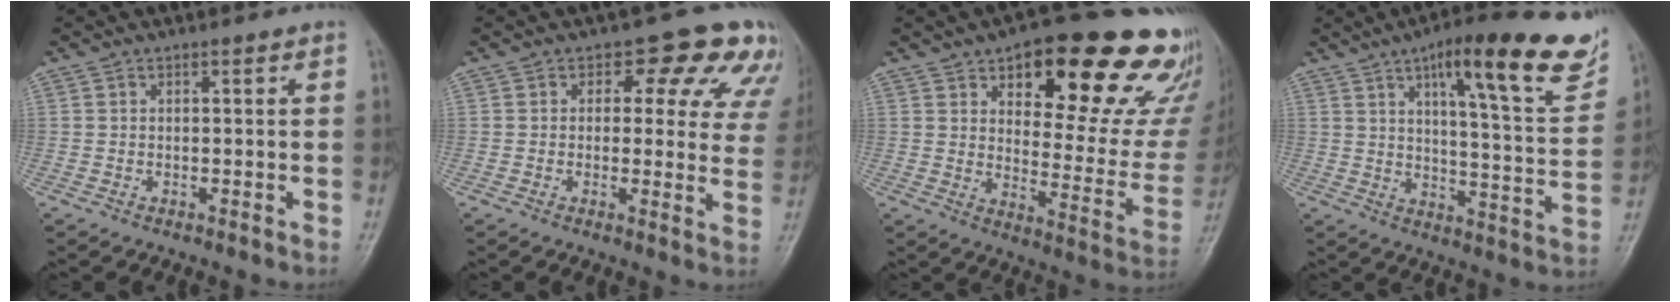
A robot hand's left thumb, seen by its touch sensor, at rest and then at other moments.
{"total": 11.3, "force": [6.2, 6.5, 6.9], "torque": [-0.025, -0.021, 0.052]}
{"total": 27.1, "force": [16.1, 10.3, 19.2], "torque": [-0.207, -0.061, 0.215]}
{"total": 21.4, "force": [12.1, 5.0, 16.9], "torque": [-0.199, -0.042, 0.172]}